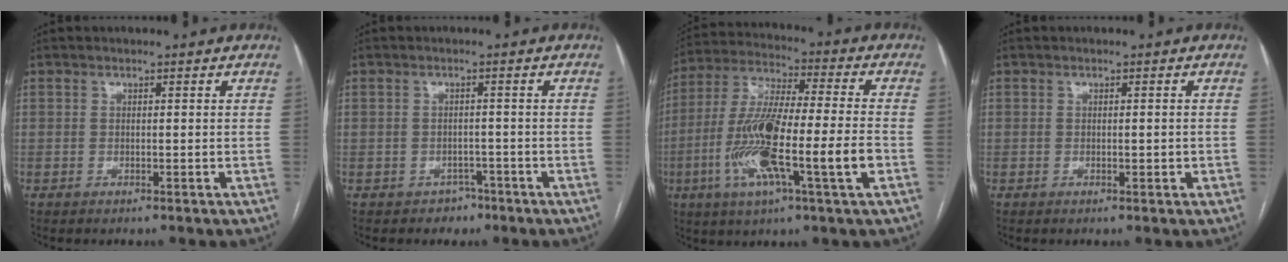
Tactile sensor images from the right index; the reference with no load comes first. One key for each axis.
{"total": 2.5, "fx": -1.6, "fy": 1.9, "fz": 0.1, "tx": -0.002, "ty": 0.011, "tz": -0.019}
{"total": 17.4, "fx": -4.8, "fy": 1.1, "fz": 16.7, "tx": -0.330, "ty": -0.008, "tz": -0.085}
{"total": 1.5, "fx": -0.3, "fy": 0.6, "fz": 1.3, "tx": -0.024, "ty": 0.001, "tz": 0.002}